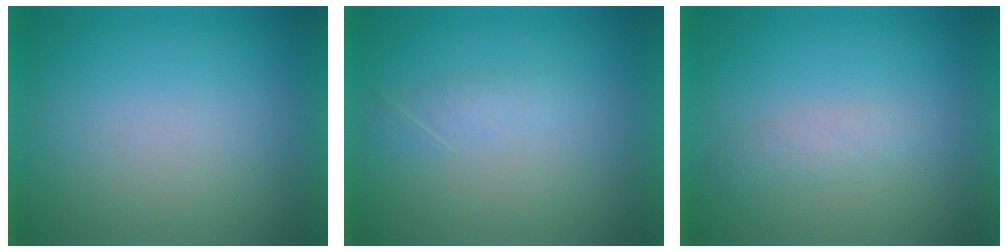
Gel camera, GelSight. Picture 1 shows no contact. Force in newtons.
{"total": 1.7}
{"total": 1.8}